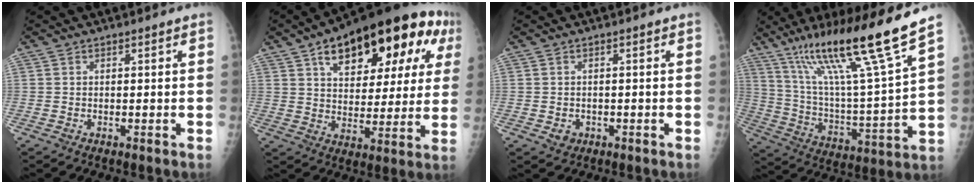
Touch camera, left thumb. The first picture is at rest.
{"total": 25.8, "force": [11.3, 12.2, 19.7], "torque": [-0.251, 0.014, 0.161]}
{"total": 2.0, "force": [-0.6, 1.7, 0.8], "torque": [-0.004, 0.003, -0.002]}
{"total": 22.4, "force": [15.3, 0.2, 16.3], "torque": [-0.254, -0.067, 0.269]}